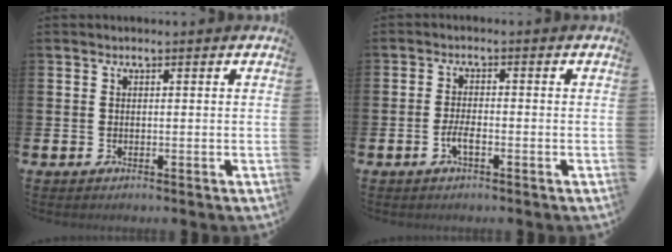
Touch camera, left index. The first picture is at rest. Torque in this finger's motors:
{"motor_torque": [0.55, 0.24, 0.03, 0.01]}